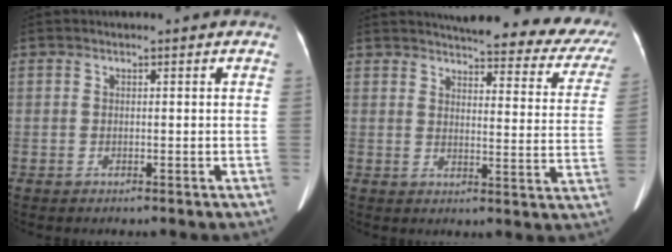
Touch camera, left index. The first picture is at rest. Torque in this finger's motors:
{"motor_torque": [0.14, -0.77, 0.06, 0.06]}